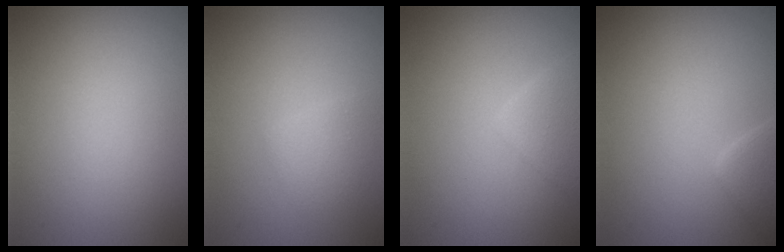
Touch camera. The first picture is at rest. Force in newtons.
{"total": 1.5, "press": 1.5, "slide": 0.2}
{"total": 2.1, "press": 2.1, "slide": 0.1}
{"total": 2.2, "press": 2.2, "slide": 0.1}